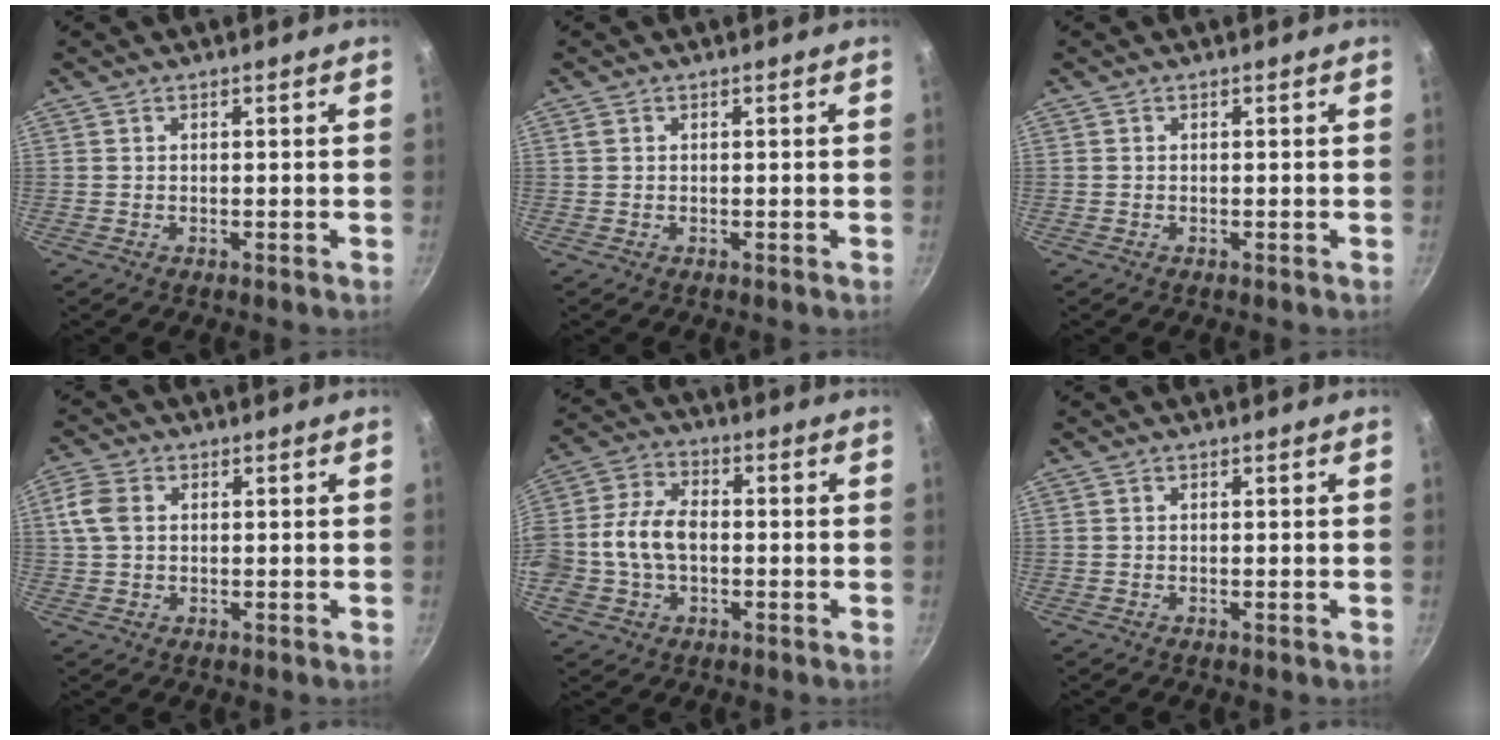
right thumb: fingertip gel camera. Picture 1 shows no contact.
{"total": 0.6, "force": [0.3, 0.4, 0.3], "torque": [-0.006, 0.001, 0.005]}
{"total": 0.0}
{"total": 5.1, "force": [0.9, 3.8, 3.3], "torque": [-0.065, 0.008, 0.013]}
{"total": 12.2, "force": [-1.2, 8.3, 8.8], "torque": [-0.166, 0.031, -0.036]}
{"total": 0.0}